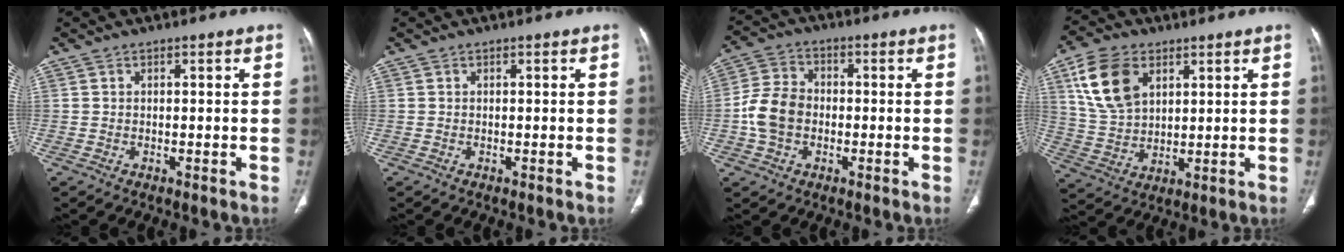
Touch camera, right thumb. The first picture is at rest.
{"total": 0.0}
{"total": 8.6, "force": [-1.3, 6.6, 5.4], "torque": [-0.099, 0.022, -0.033]}
{"total": 12.6, "force": [5.4, 8.0, 8.1], "torque": [-0.139, -0.012, 0.111]}